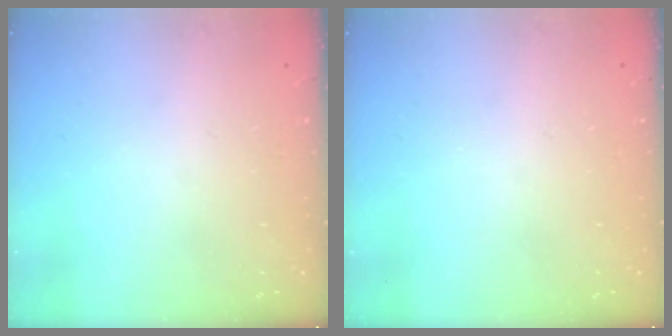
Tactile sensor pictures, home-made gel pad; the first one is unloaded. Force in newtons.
{"total": 0.0}